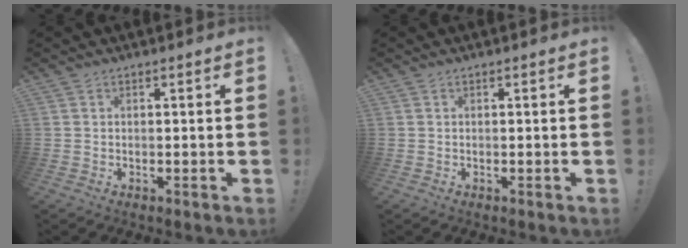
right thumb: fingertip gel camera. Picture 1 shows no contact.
{"total": 0.0}